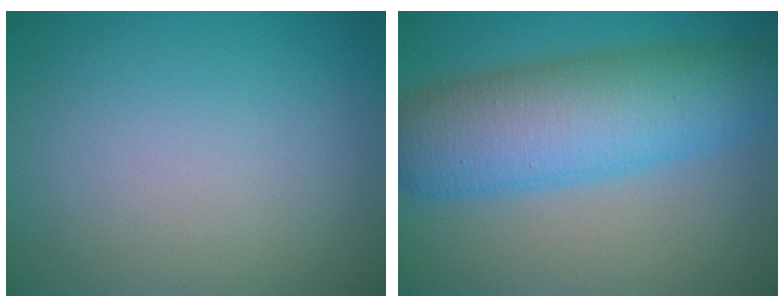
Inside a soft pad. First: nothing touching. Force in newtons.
{"total": 9.6, "press": 9.6, "slide": 0.1}